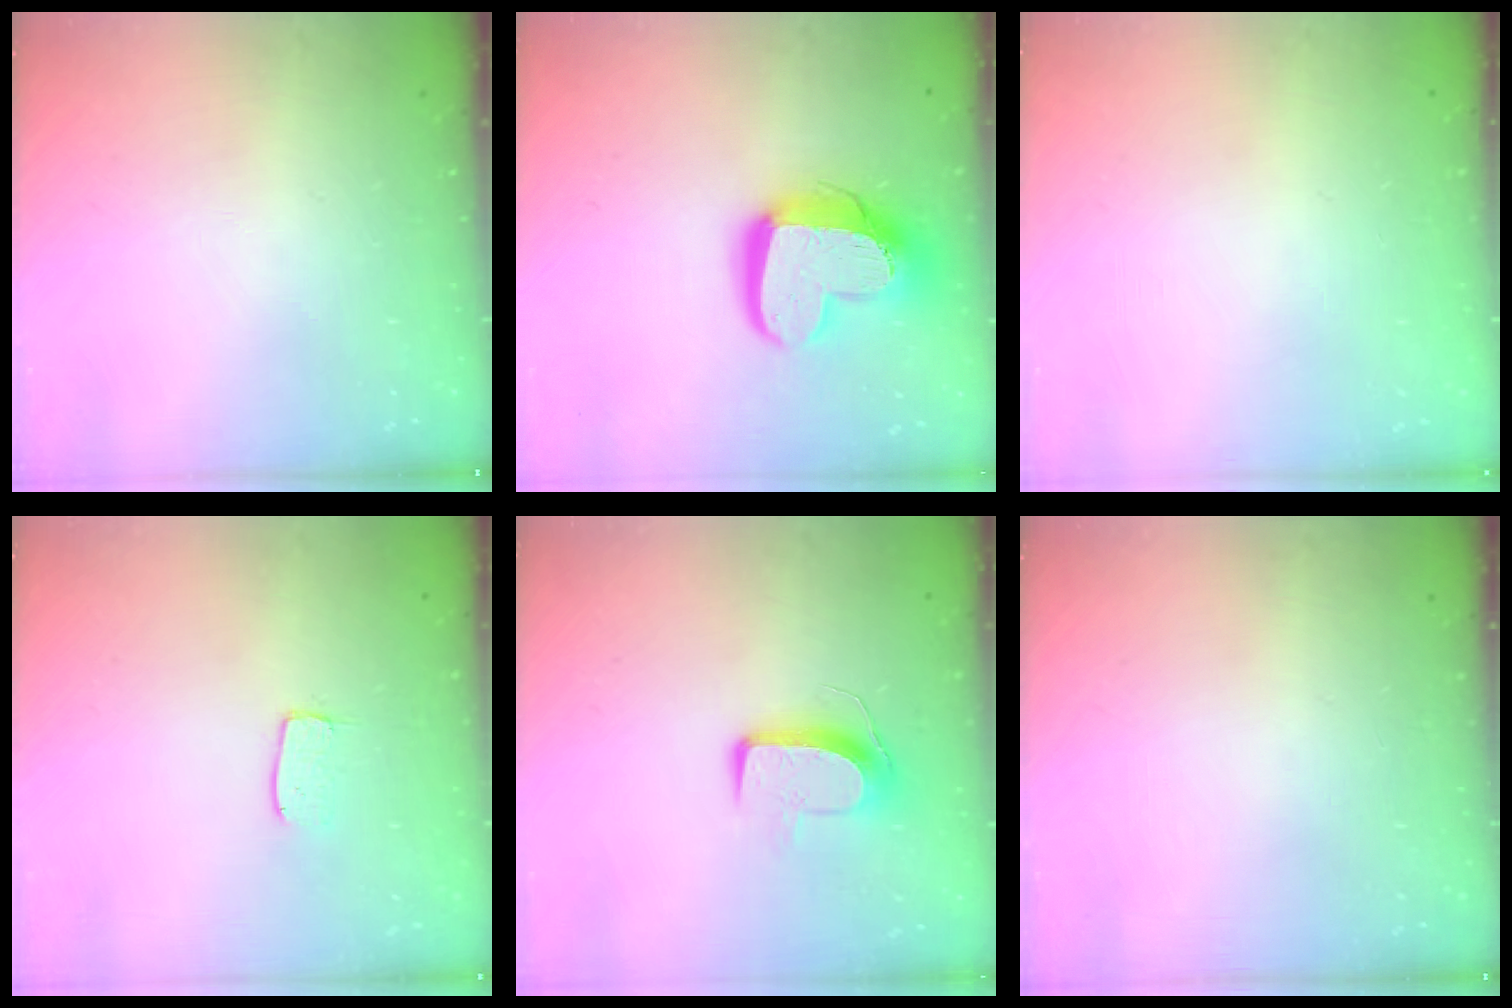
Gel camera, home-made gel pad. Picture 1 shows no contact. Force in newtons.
{"total": 17.2, "press": 17.2, "slide": 1.5}
{"total": 0.0}
{"total": 3.8, "press": 3.8, "slide": 0.3}
{"total": 9.2, "press": 9.2, "slide": 0.4}
{"total": 0.0}